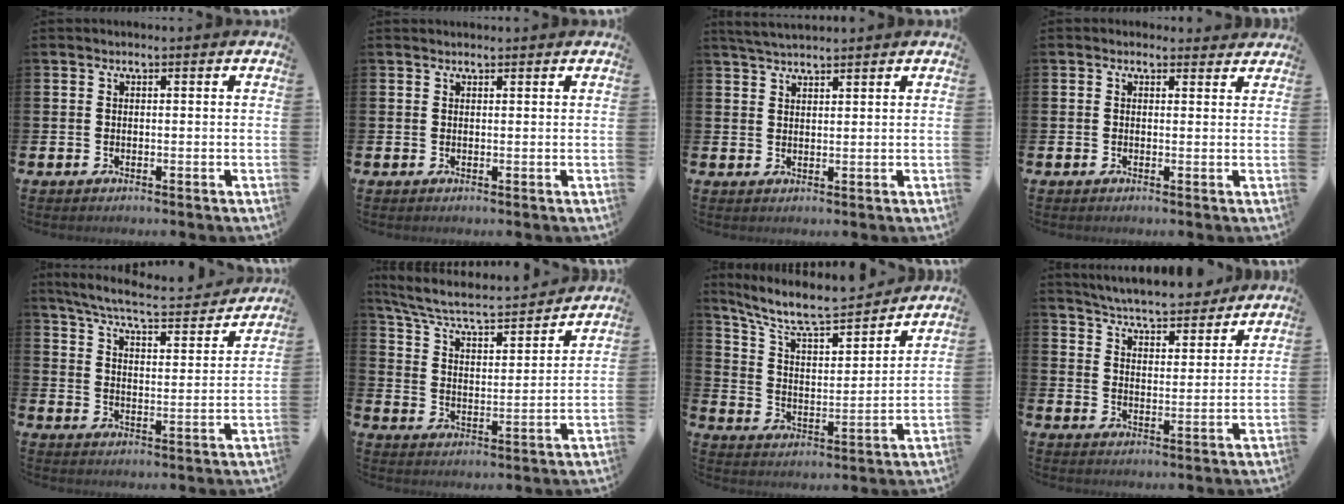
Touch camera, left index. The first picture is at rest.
{"total": 0.7, "force": [0.7, 0.1, 0.0], "torque": [0.007, -0.002, 0.012]}
{"total": 3.2, "force": [3.0, 0.4, 0.9], "torque": [-0.023, -0.007, 0.057]}
{"total": 1.0, "force": [0.8, 0.6, 0.2], "torque": [0.005, 0.002, 0.011]}
{"total": 6.6, "force": [6.0, 0.6, 2.7], "torque": [-0.081, -0.040, 0.100]}
{"total": 6.8, "force": [6.1, 1.4, 2.7], "torque": [-0.088, -0.044, 0.099]}
{"total": 8.9, "force": [8.2, 1.6, 3.2], "torque": [-0.105, -0.054, 0.140]}
{"total": 6.0, "force": [5.9, 0.7, 0.9], "torque": [-0.037, -0.043, 0.101]}